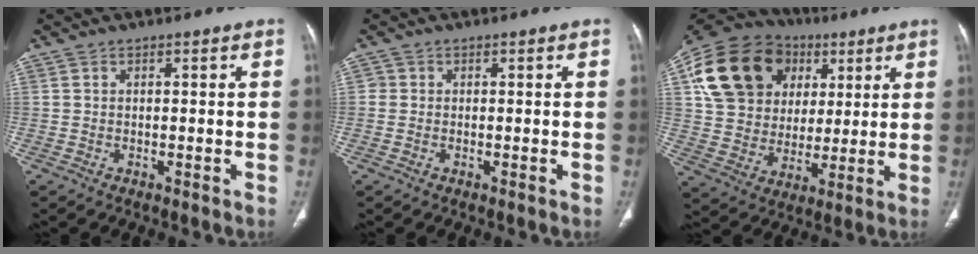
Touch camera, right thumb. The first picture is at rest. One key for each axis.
{"total": 0.8, "fx": 0.0, "fy": 0.8, "fz": 0.1, "tx": 0.002, "ty": 0.003, "tz": -0.002}
{"total": 22.8, "fx": 8.1, "fy": 18.0, "fz": 11.5, "tx": -0.192, "ty": 0.023, "tz": 0.147}